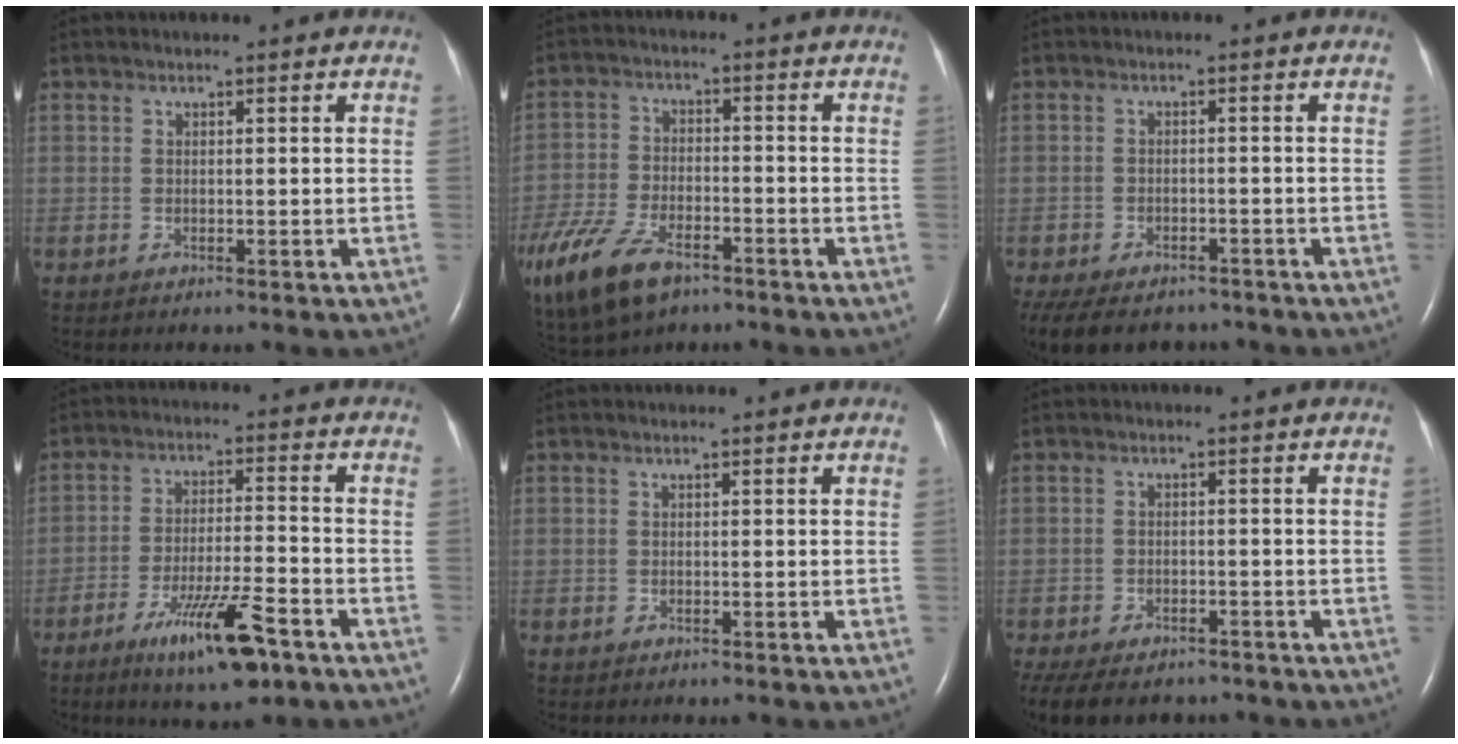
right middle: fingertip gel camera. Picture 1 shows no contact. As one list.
[{"total": 16.3, "force": [-10.1, 7.7, 10.1], "torque": [-0.262, -0.027, -0.183]}, {"total": 14.3, "force": [-11.0, 7.2, 5.7], "torque": [-0.155, -0.018, -0.144]}, {"total": 10.9, "force": [-6.7, 1.4, 8.5], "torque": [-0.151, -0.018, -0.110]}, {"total": 0.0}, {"total": 14.6, "force": [-11.0, 7.3, 6.1], "torque": [-0.169, -0.022, -0.144]}]